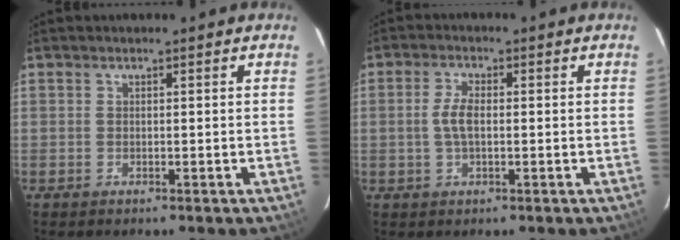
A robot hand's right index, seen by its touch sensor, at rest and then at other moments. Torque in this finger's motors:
{"motor_torque": [0.42, 0.09, 0.27, 0.04]}